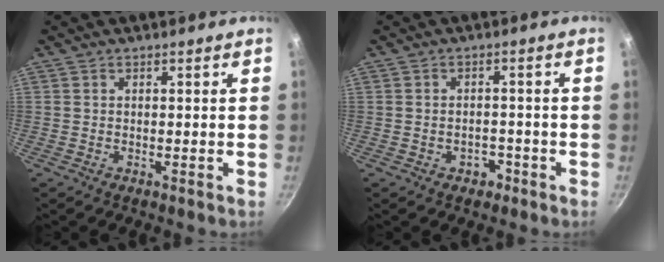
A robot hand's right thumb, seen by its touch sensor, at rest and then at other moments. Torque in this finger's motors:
{"motor_torque": [-0.41, 0.24, -0.16, 0.07, 0.01]}